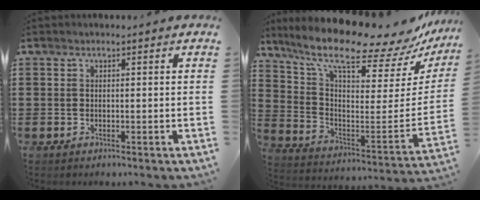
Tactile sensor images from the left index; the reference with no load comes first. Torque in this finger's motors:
{"motor_torque": [2.14, 0.00, 1.05, 0.21]}